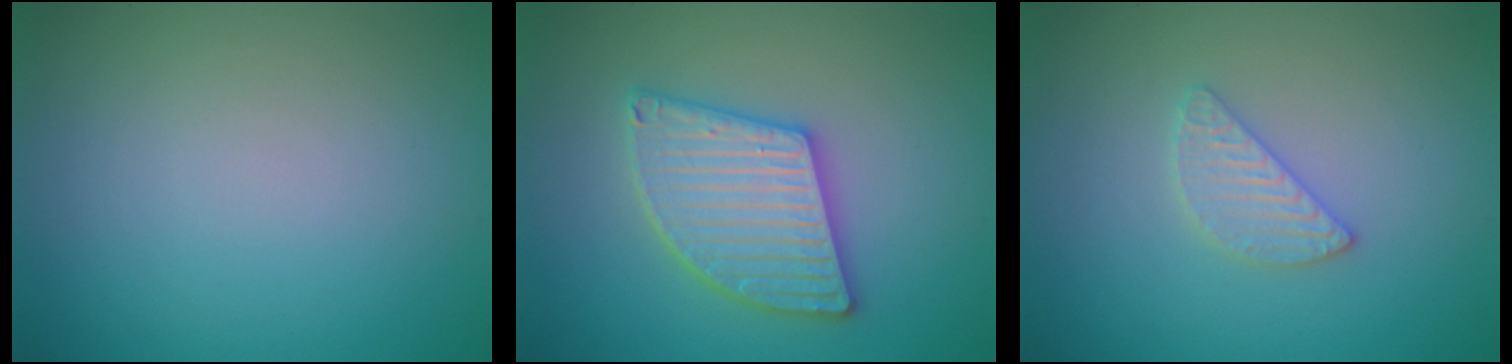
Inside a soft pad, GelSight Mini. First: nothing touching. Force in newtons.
{"total": 5.5, "press": 5.5, "slide": 0.5}
{"total": 2.0, "press": 2.0, "slide": 0.2}